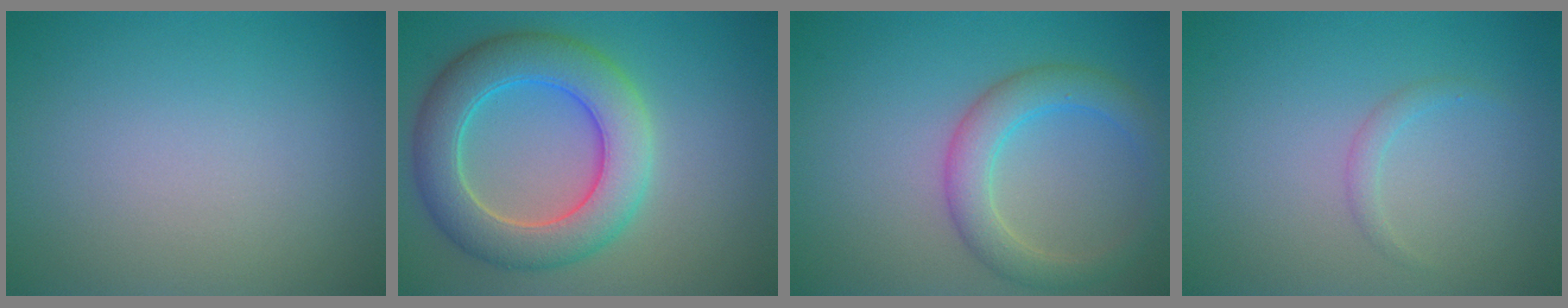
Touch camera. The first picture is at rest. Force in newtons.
{"total": 7.5, "press": 7.5, "slide": 0.4}
{"total": 4.0, "press": 4.0, "slide": 0.2}
{"total": 1.0, "press": 1.0, "slide": 0.0}